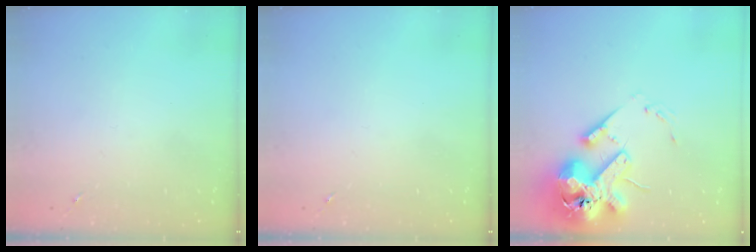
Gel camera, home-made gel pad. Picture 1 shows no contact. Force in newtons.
{"total": 0.0}
{"total": 18.6, "press": 18.4, "slide": 3.2}